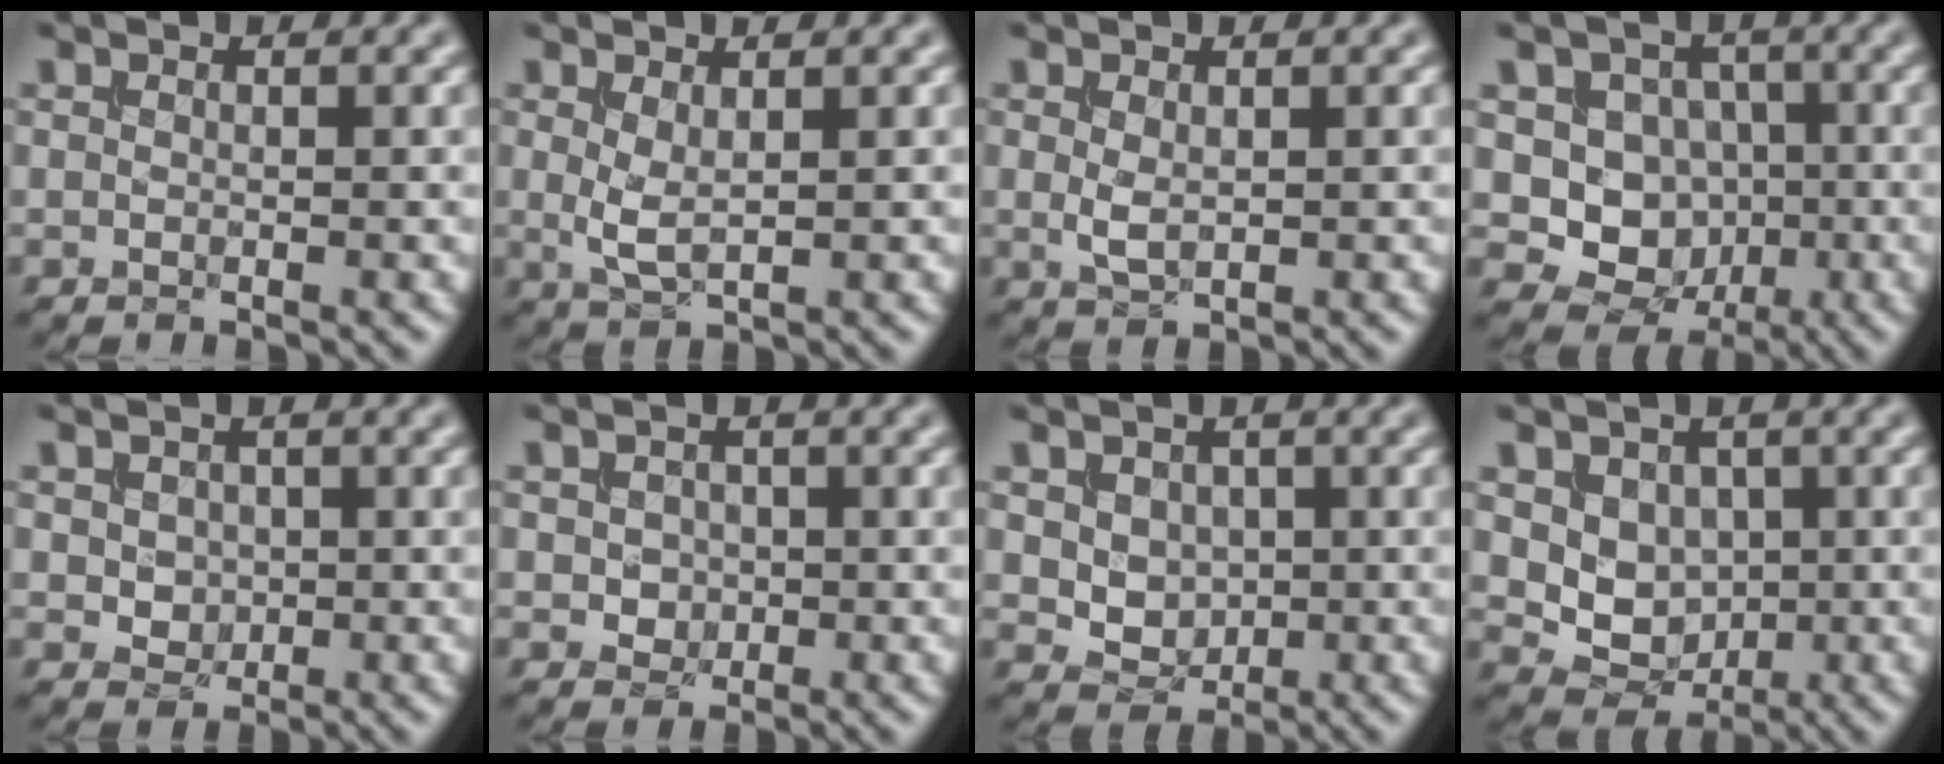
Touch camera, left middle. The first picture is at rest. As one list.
[{"total": 2.1, "force": [0.4, 0.8, 1.9], "torque": [-0.048, -0.002, 0.012]}, {"total": 1.7, "force": [0.2, 1.0, 1.4], "torque": [-0.035, -0.001, 0.008]}, {"total": 7.9, "force": [-0.1, 7.2, 3.2], "torque": [-0.050, 0.012, -0.027]}, {"total": 2.0, "force": [0.2, 1.8, 1.0], "torque": [-0.026, -0.002, 0.006]}, {"total": 1.8, "force": [0.0, 1.6, 0.8], "torque": [-0.016, 0.000, -0.001]}, {"total": 3.0, "force": [0.4, 2.5, 1.6], "torque": [-0.037, -0.010, 0.016]}, {"total": 5.1, "force": [0.8, 4.3, 2.6], "torque": [-0.046, -0.010, 0.012]}]